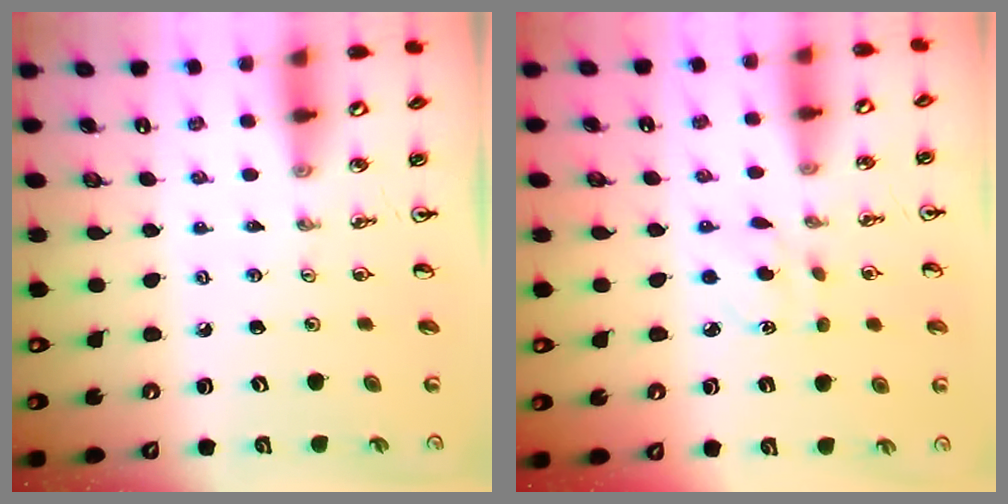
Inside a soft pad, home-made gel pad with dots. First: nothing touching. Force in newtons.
{"total": 3.6, "press": 3.5, "slide": 0.7}